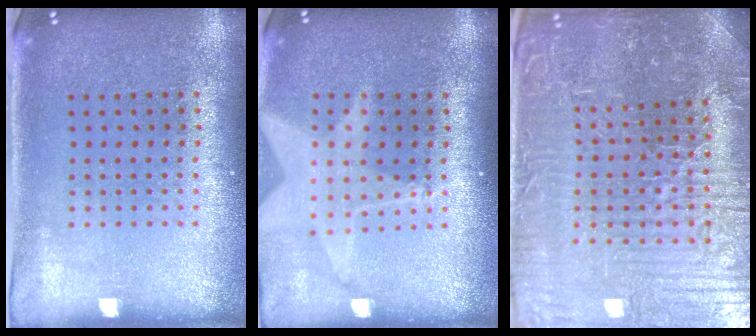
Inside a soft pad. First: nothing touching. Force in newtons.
{"total": 1.8, "press": 1.5, "slide": 1.0}
{"total": 5.1, "press": 5.0, "slide": 1.3}